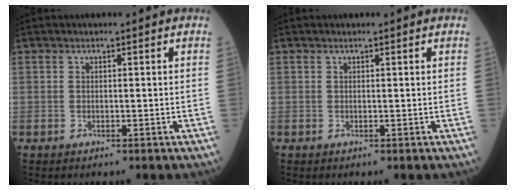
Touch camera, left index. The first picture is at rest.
{"total": 0.6, "force": [0.5, -0.1, 0.1], "torque": [-0.007, 0.006, 0.010]}